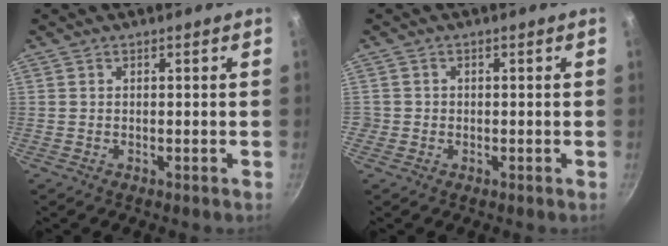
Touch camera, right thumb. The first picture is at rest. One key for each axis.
{"total": 1.3, "fx": -0.2, "fy": 1.2, "fz": 0.0, "tx": 0.009, "ty": 0.007, "tz": -0.006}